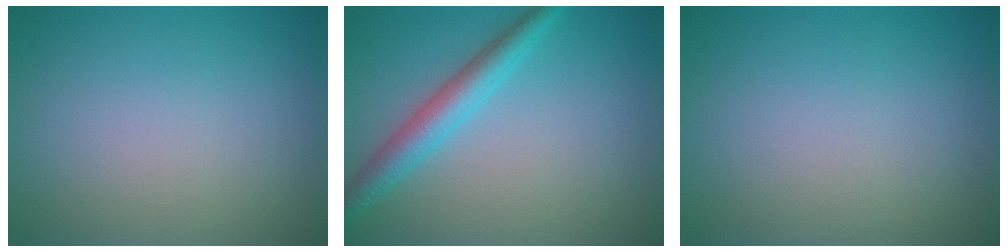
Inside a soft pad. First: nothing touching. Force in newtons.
{"total": 3.6, "press": 3.6, "slide": 0.1}
{"total": 0.0}